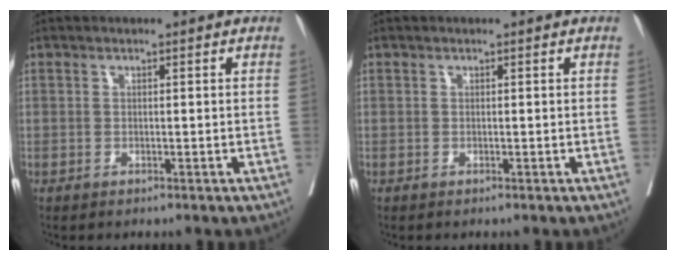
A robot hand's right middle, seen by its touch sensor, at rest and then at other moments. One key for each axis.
{"total": 0.0}